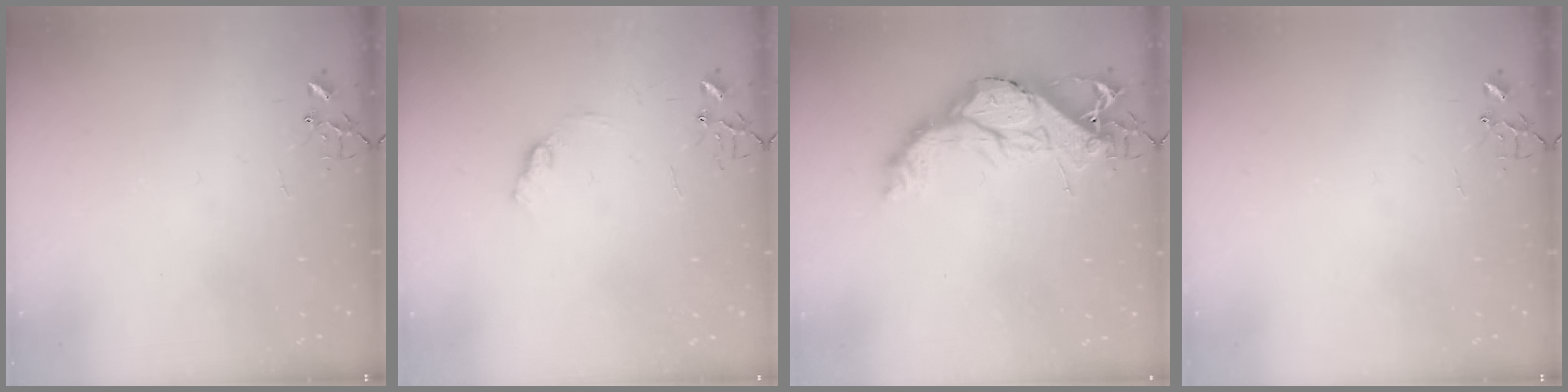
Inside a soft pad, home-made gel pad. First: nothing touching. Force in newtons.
{"total": 7.2, "press": 7.1, "slide": 0.8}
{"total": 18.0, "press": 17.9, "slide": 1.7}
{"total": 0.0}